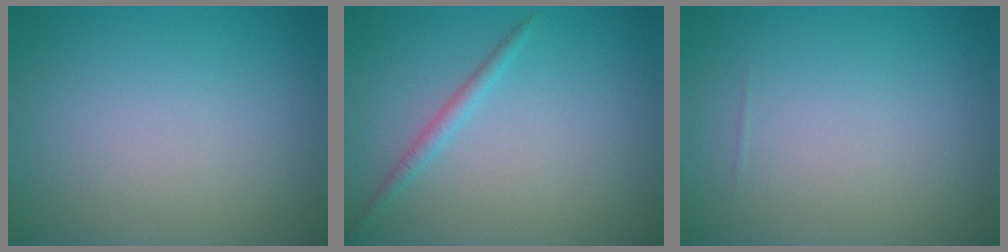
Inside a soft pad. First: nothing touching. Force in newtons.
{"total": 1.3, "press": 1.3, "slide": 0.0}
{"total": 0.0}